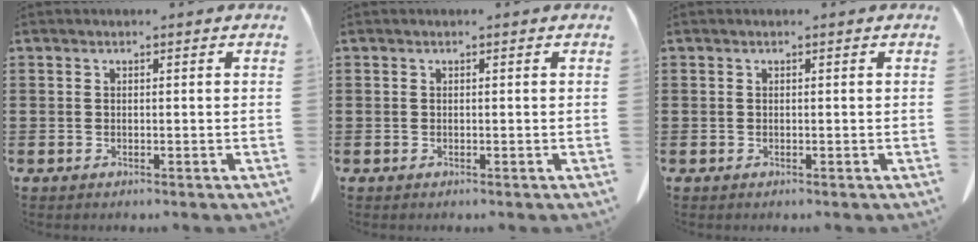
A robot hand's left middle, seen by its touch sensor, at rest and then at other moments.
{"total": 0.0}
{"total": 0.0}